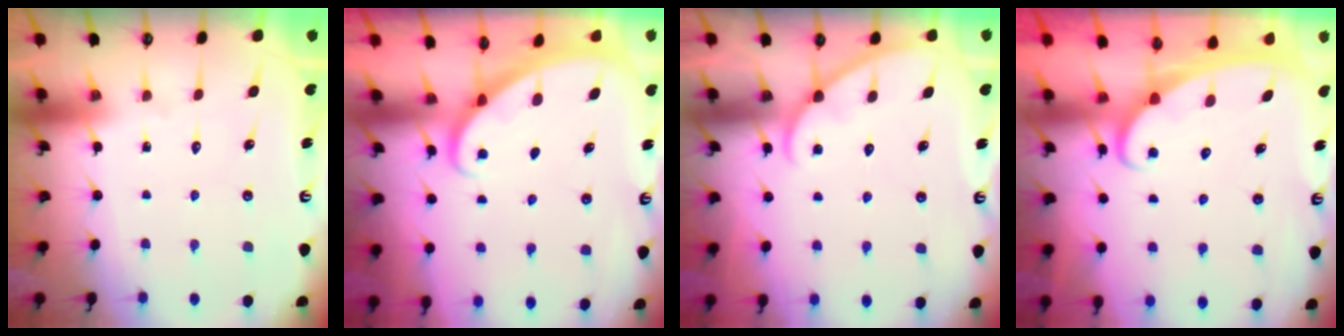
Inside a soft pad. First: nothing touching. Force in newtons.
{"total": 2.0, "press": 2.0, "slide": 0.1}
{"total": 3.5, "press": 3.5, "slide": 0.3}
{"total": 2.4, "press": 2.4, "slide": 0.4}